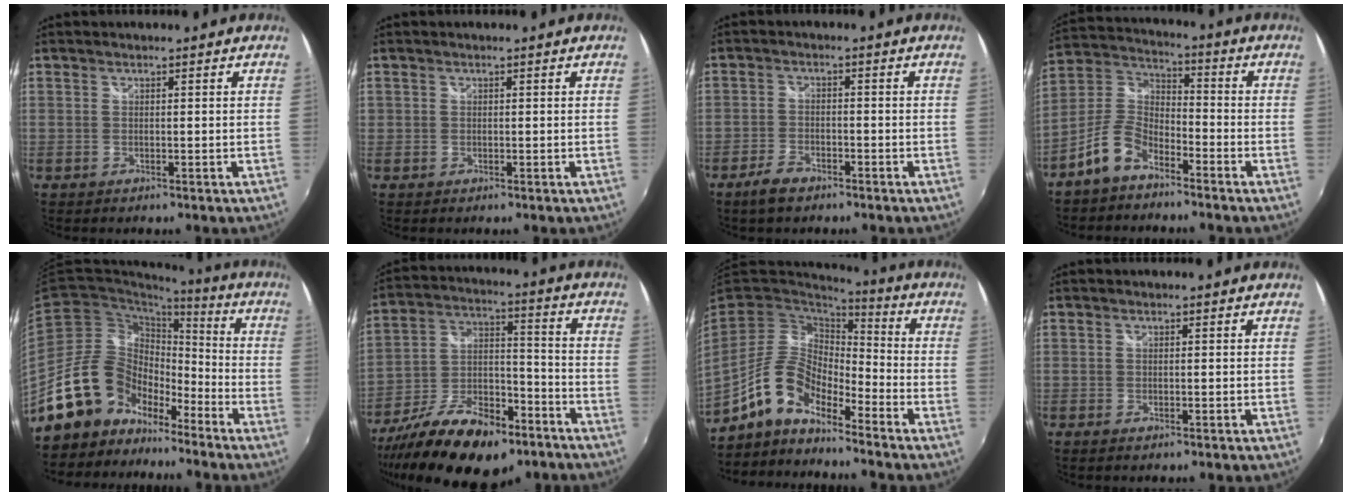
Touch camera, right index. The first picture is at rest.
{"total": 0.6, "force": [-0.1, 0.6, 0.0], "torque": [0.001, -0.003, -0.003]}
{"total": 4.4, "force": [-3.4, 1.9, 2.1], "torque": [-0.057, 0.001, -0.062]}
{"total": 8.7, "force": [-5.9, 4.2, 4.9], "torque": [-0.117, 0.021, -0.120]}
{"total": 16.2, "force": [-12.4, 9.4, 4.7], "torque": [-0.098, 0.038, -0.219]}
{"total": 22.2, "force": [-14.0, 10.1, 14.0], "torque": [-0.267, -0.015, -0.227]}
{"total": 10.6, "force": [-7.5, 4.1, 6.2], "torque": [-0.130, 0.018, -0.151]}
{"total": 0.6, "force": [-0.4, 0.3, 0.3], "torque": [-0.008, -0.004, -0.008]}